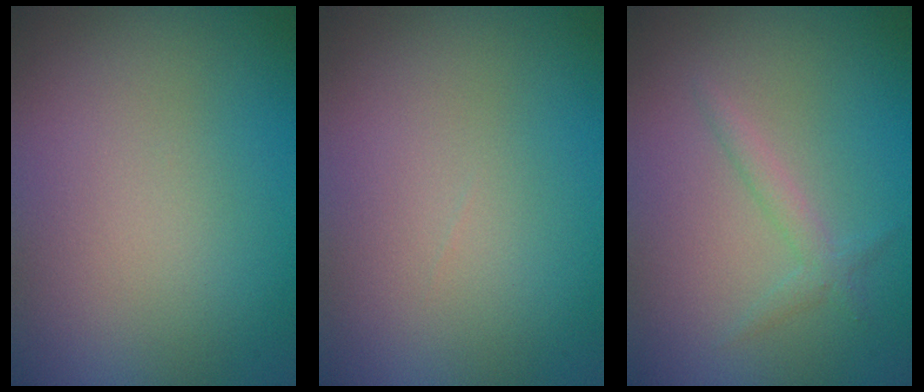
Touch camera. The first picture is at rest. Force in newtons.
{"total": 0.0}
{"total": 1.3, "press": 1.3, "slide": 0.1}